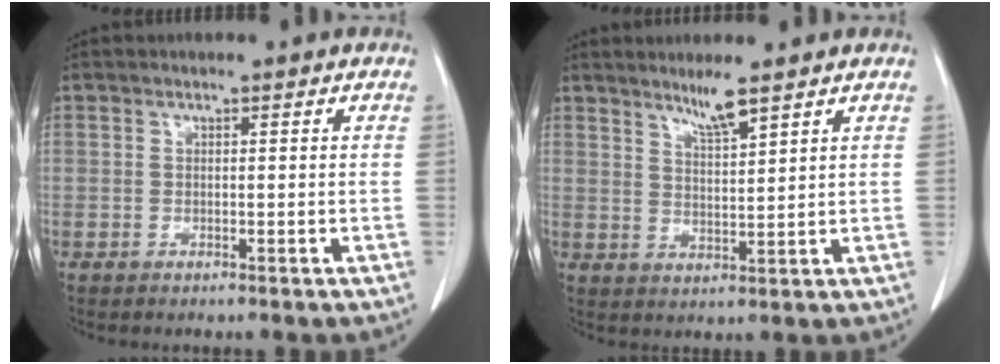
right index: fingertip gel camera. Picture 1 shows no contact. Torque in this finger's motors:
{"motor_torque": [0.07, 0.09, 0.03, 0.01]}